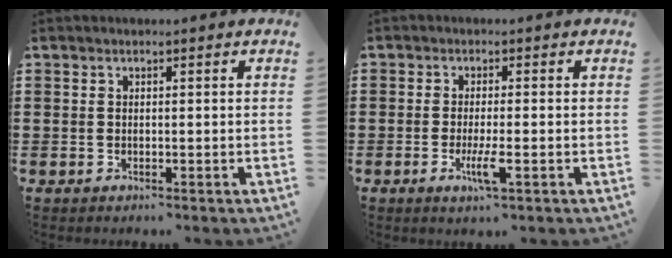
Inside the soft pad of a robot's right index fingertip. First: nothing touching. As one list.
[{"total": 4.2, "force": [-1.6, 0.5, 3.8], "torque": [-0.075, -0.013, -0.030]}]